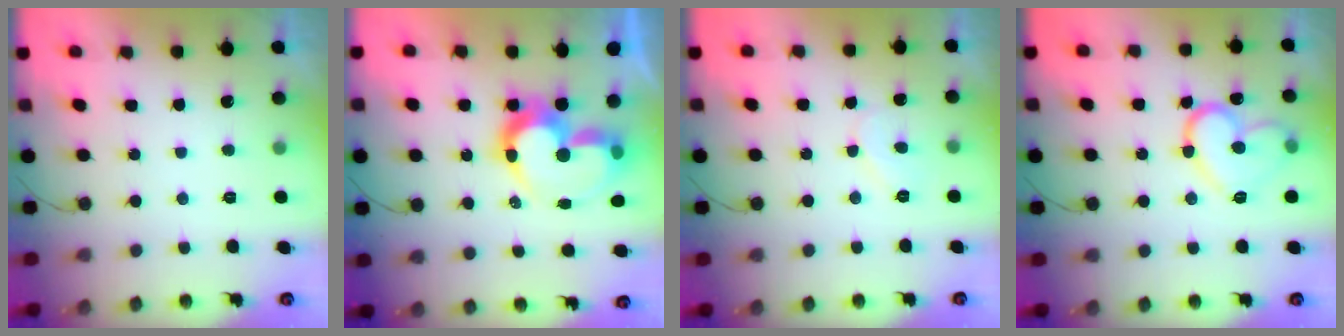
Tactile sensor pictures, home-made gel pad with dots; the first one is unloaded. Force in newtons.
{"total": 13.3, "press": 13.0, "slide": 3.0}
{"total": 5.2, "press": 5.1, "slide": 0.6}
{"total": 14.1, "press": 14.1, "slide": 1.3}